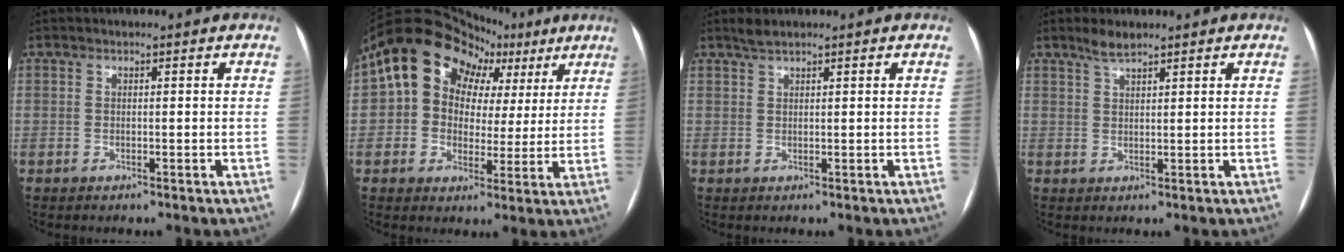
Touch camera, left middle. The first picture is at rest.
{"total": 15.2, "force": [6.3, 11.9, 7.1], "torque": [-0.089, 0.067, 0.095]}
{"total": 1.5, "force": [1.3, 0.2, 0.7], "torque": [-0.018, 0.010, 0.029]}
{"total": 2.4, "force": [2.0, 0.4, 1.2], "torque": [-0.030, 0.006, 0.041]}